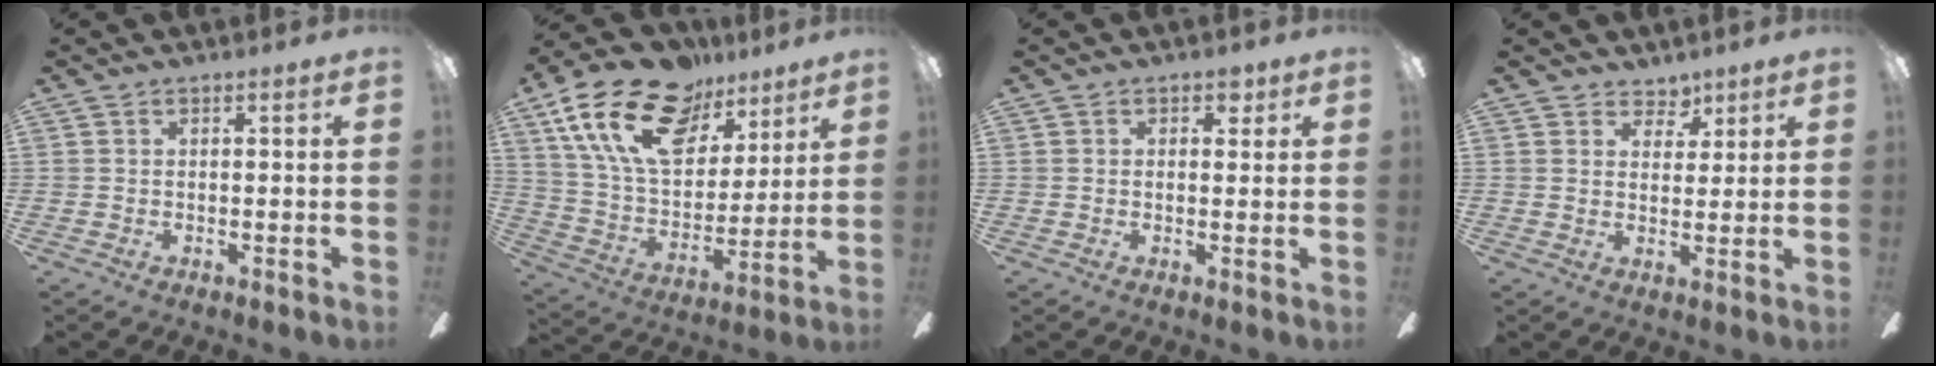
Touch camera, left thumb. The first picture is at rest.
{"total": 23.4, "force": [13.6, 13.2, 13.7], "torque": [-0.254, -0.065, 0.243]}
{"total": 2.4, "force": [1.2, 1.7, 1.3], "torque": [-0.001, -0.002, 0.016]}
{"total": 4.4, "force": [3.4, 2.8, 0.6], "torque": [-0.002, -0.018, 0.059]}